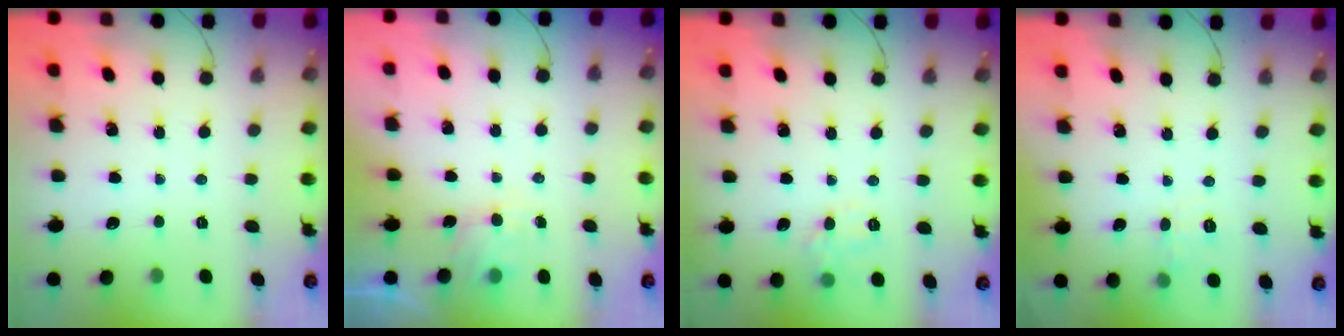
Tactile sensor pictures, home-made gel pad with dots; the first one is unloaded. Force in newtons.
{"total": 2.2, "press": 2.0, "slide": 0.9}
{"total": 8.6, "press": 8.5, "slide": 1.3}
{"total": 5.9, "press": 5.7, "slide": 1.6}